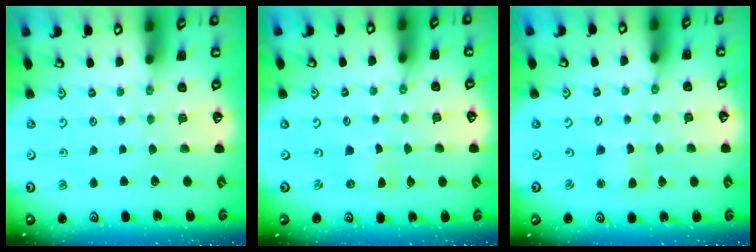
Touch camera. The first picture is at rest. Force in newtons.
{"total": 0.0}
{"total": 1.5, "press": 1.5, "slide": 0.3}